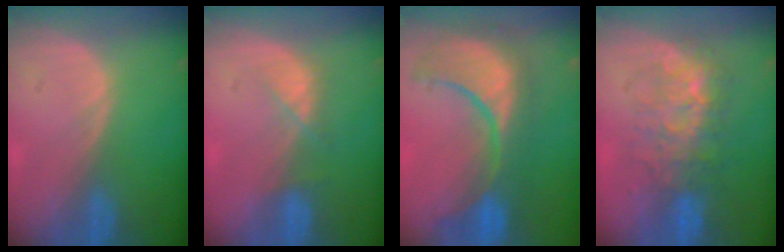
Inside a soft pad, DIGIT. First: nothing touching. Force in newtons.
{"total": 2.9, "press": 2.9, "slide": 0.7}
{"total": 11.8, "press": 10.8, "slide": 4.8}
{"total": 8.1, "press": 7.8, "slide": 1.9}